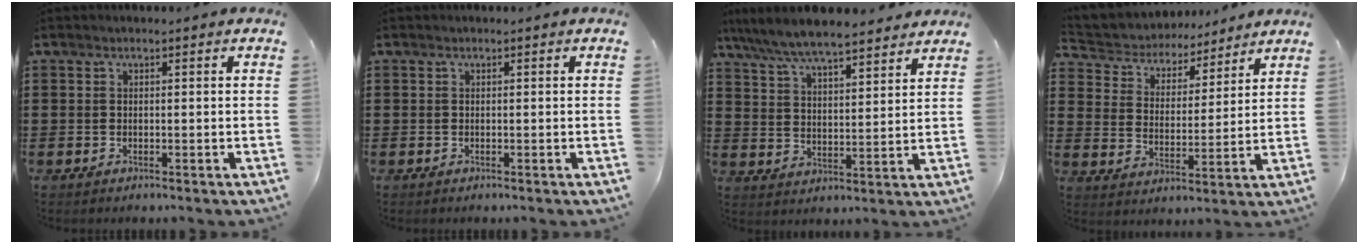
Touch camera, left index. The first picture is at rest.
{"total": 0.0}
{"total": 7.1, "force": [6.6, 0.6, 2.5], "torque": [-0.074, -0.028, 0.118]}
{"total": 4.9, "force": [4.8, 1.2, 0.1], "torque": [-0.033, -0.031, 0.080]}